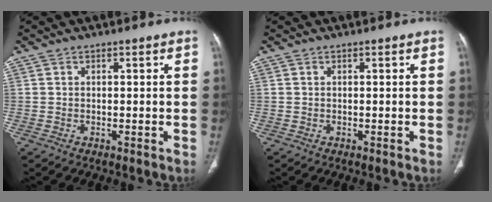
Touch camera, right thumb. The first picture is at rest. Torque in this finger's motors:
{"motor_torque": [0.00, 0.00, -0.03, 0.02, 0.00]}